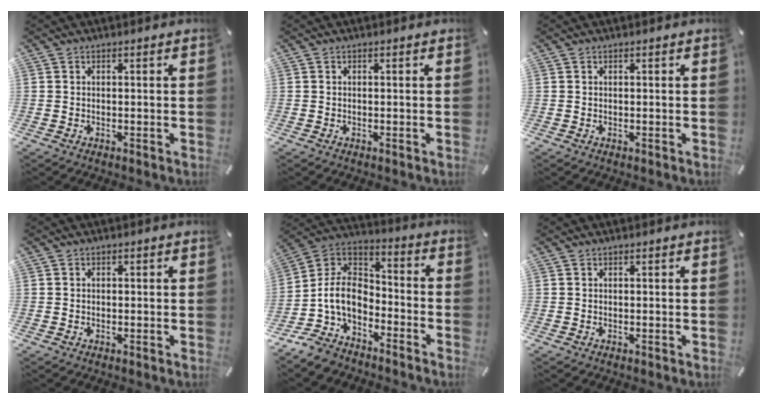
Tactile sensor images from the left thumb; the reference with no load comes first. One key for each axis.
{"total": 0.0}
{"total": 0.0}
{"total": 0.6, "fx": -0.2, "fy": 0.5, "fz": 0.4, "tx": -0.007, "ty": 0.002, "tz": -0.004}
{"total": 10.9, "fx": -4.9, "fy": 7.7, "fz": 5.9, "tx": -0.157, "ty": 0.006, "tz": -0.101}
{"total": 0.0}